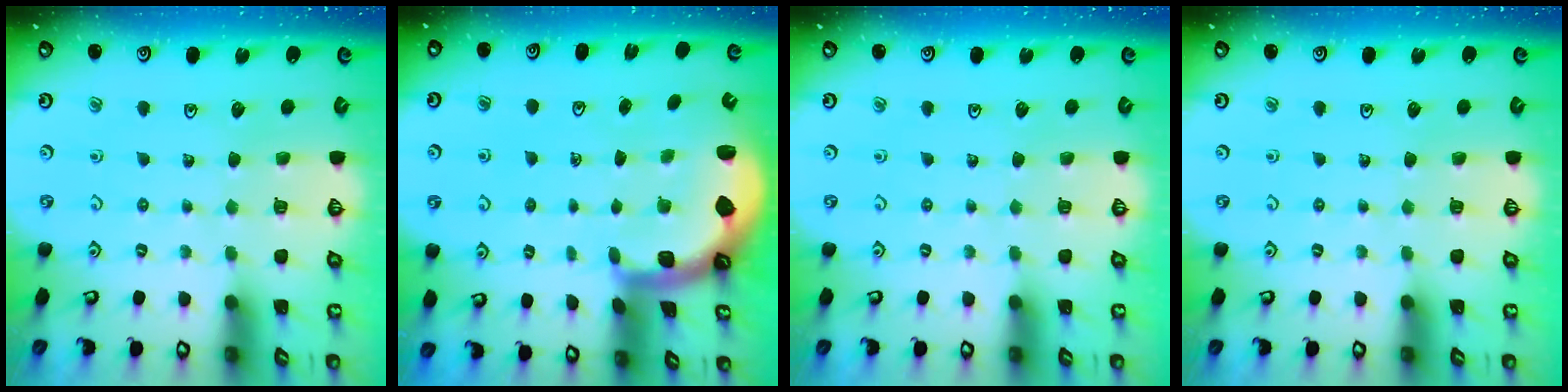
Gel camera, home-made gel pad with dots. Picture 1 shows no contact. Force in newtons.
{"total": 1.7, "press": 1.6, "slide": 0.3}
{"total": 0.0}
{"total": 0.0}